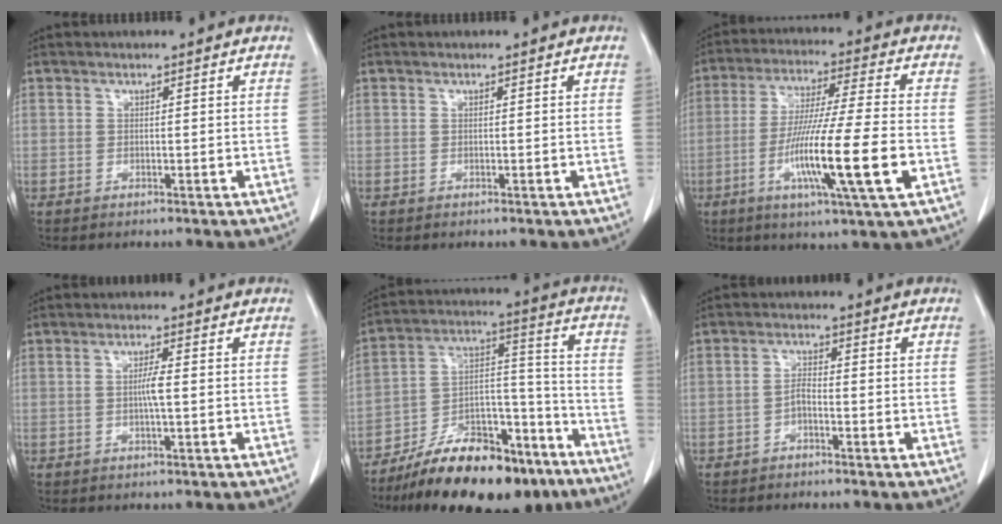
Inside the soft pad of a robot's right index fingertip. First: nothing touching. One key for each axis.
{"total": 0.0}
{"total": 15.3, "fx": -4.6, "fy": -0.3, "fz": 14.6, "tx": -0.273, "ty": -0.021, "tz": -0.085}
{"total": 2.3, "fx": -0.2, "fy": 0.0, "fz": 2.3, "tx": -0.045, "ty": -0.001, "tz": -0.003}
{"total": 21.8, "fx": -16.6, "fy": 7.4, "fz": 12.0, "tx": -0.161, "ty": 0.034, "tz": -0.272}
{"total": 1.9, "fx": -1.1, "fy": 0.5, "fz": 1.5, "tx": -0.026, "ty": 0.004, "tz": -0.023}